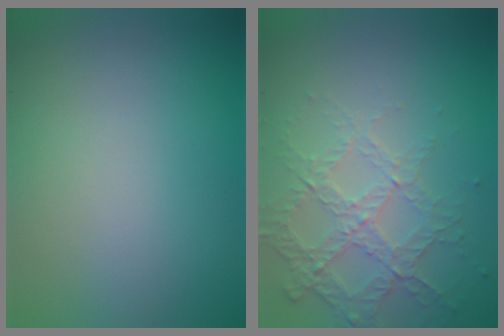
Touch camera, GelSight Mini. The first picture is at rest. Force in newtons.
{"total": 4.2, "press": 3.0, "slide": 2.9}